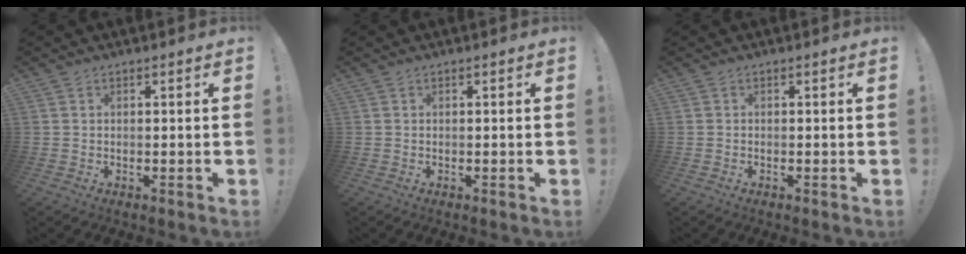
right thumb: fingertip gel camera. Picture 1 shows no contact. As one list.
[{"total": 0.0}, {"total": 0.0}]